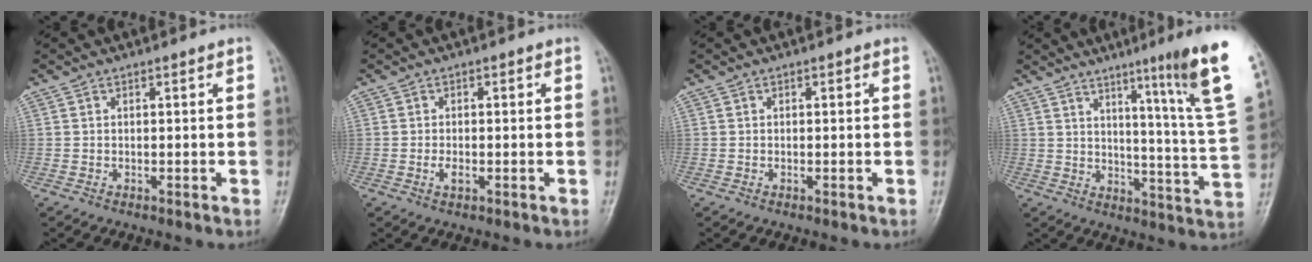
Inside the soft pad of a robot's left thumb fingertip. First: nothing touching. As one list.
[{"total": 2.0, "force": [-0.6, 1.1, 1.5], "torque": [-0.024, 0.001, -0.013]}, {"total": 0.0}, {"total": 17.7, "force": [10.2, -0.1, 14.5], "torque": [-0.177, -0.065, 0.136]}]